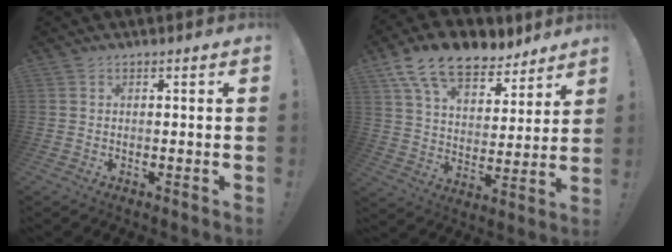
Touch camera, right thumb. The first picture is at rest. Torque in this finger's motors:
{"motor_torque": [0.45, 2.48, 0.44, 0.16, 0.07]}